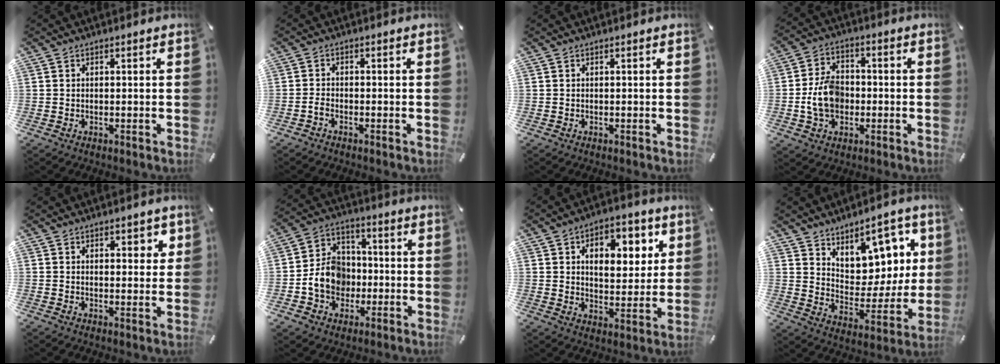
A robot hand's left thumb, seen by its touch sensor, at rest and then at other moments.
{"total": 1.7, "force": [-1.2, 0.9, 0.9], "torque": [-0.017, 0.004, -0.022]}
{"total": 0.0}
{"total": 9.6, "force": [-1.6, 7.4, 6.0], "torque": [-0.115, 0.010, -0.029]}
{"total": 3.3, "force": [1.9, 2.2, 1.5], "torque": [-0.011, -0.005, 0.027]}
{"total": 10.5, "force": [-2.2, 9.0, 4.9], "torque": [-0.104, 0.021, -0.039]}
{"total": 10.7, "force": [4.4, 7.4, 6.4], "torque": [-0.077, -0.016, 0.069]}
{"total": 10.7, "force": [7.4, 7.2, 2.7], "torque": [-0.040, -0.086, 0.141]}